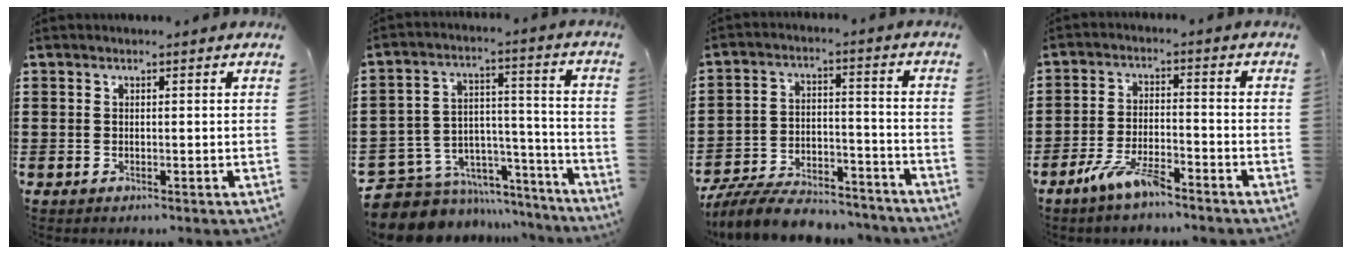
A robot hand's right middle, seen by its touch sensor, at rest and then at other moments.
{"total": 7.3, "force": [-6.0, 4.0, 0.6], "torque": [-0.026, 0.004, -0.112]}
{"total": 9.1, "force": [-8.5, 1.8, 2.5], "torque": [-0.042, 0.027, -0.164]}
{"total": 6.2, "force": [-4.7, 1.2, 3.9], "torque": [-0.090, -0.008, -0.091]}